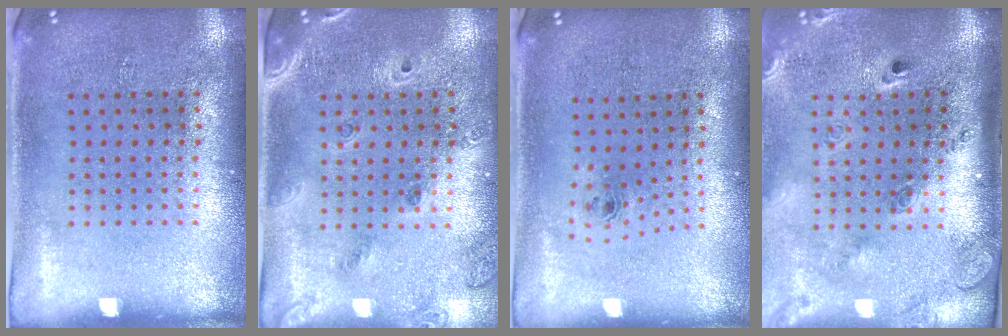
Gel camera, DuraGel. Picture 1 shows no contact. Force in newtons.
{"total": 1.4, "press": 1.3, "slide": 0.5}
{"total": 0.8, "press": 0.3, "slide": 0.7}
{"total": 2.9, "press": 2.0, "slide": 2.1}